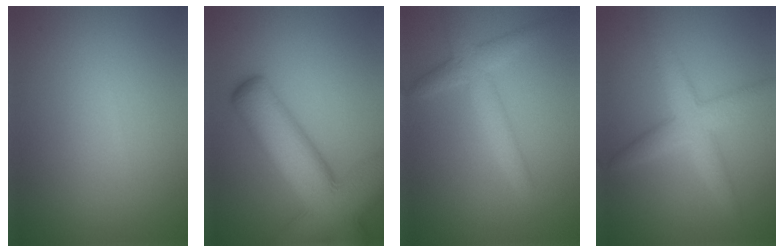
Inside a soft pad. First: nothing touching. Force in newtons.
{"total": 11.7, "press": 11.7, "slide": 0.6}
{"total": 3.1, "press": 3.1, "slide": 0.2}
{"total": 4.1, "press": 4.1, "slide": 0.1}